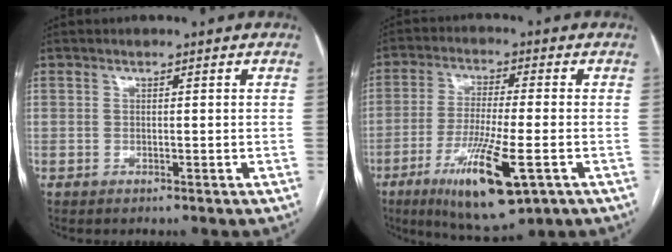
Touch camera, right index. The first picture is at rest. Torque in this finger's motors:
{"motor_torque": [1.69, -0.15, 0.55, 0.21]}